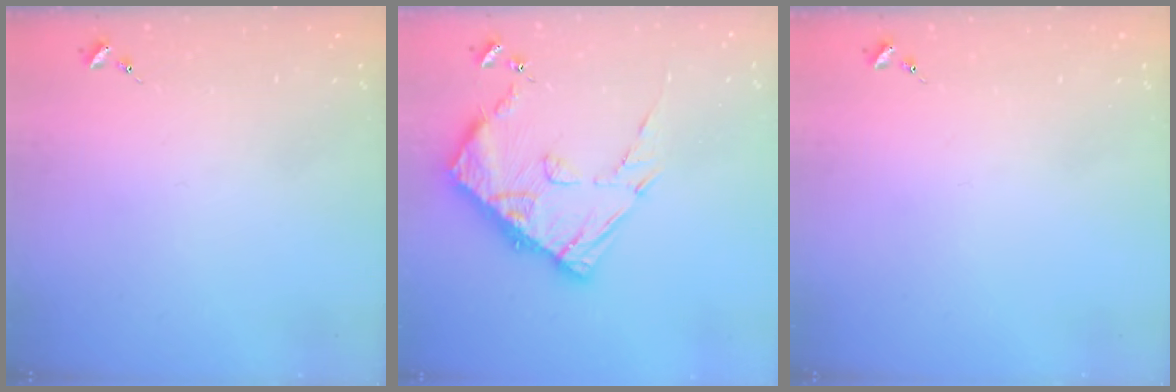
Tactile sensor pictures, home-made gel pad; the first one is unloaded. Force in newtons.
{"total": 14.4, "press": 14.3, "slide": 1.4}
{"total": 0.0}